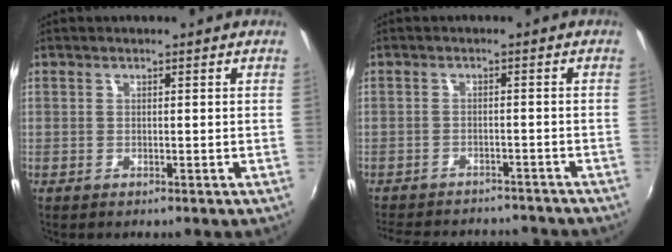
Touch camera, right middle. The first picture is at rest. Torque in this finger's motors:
{"motor_torque": [0.96, -1.18, 0.10, 0.06]}